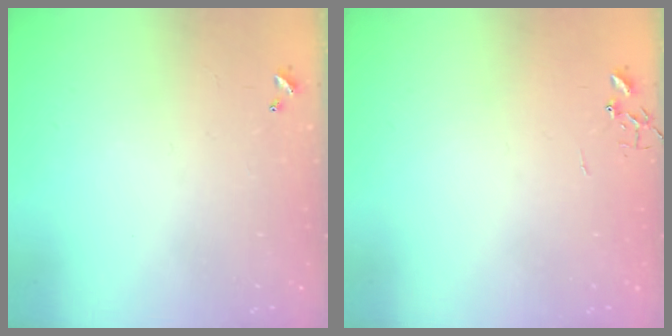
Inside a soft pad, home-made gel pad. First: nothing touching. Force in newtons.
{"total": 0.0}